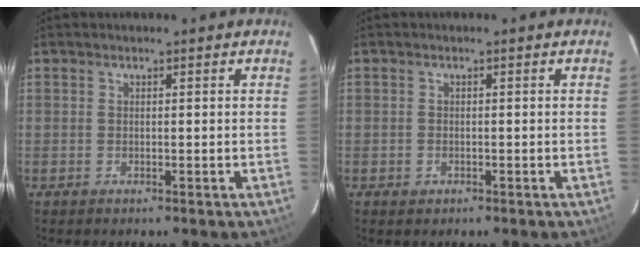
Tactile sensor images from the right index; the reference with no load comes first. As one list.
[{"total": 1.3, "force": [-0.6, 1.0, 0.3], "torque": [-0.005, 0.001, -0.007]}]